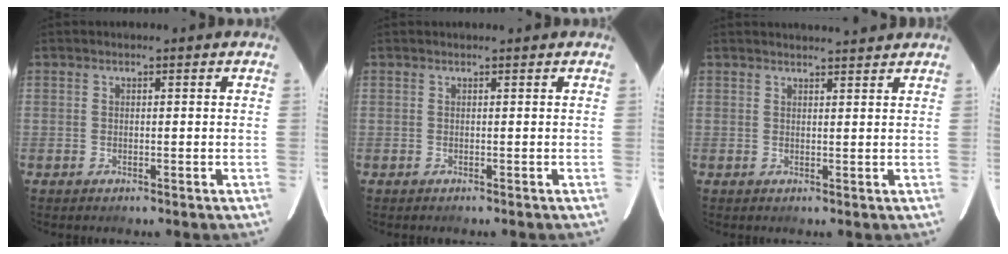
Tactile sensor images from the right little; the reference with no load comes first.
{"total": 0.7, "force": [0.1, 0.1, 0.6], "torque": [-0.022, 0.009, 0.005]}
{"total": 6.2, "force": [6.1, 0.2, 1.4], "torque": [-0.019, 0.019, 0.067]}